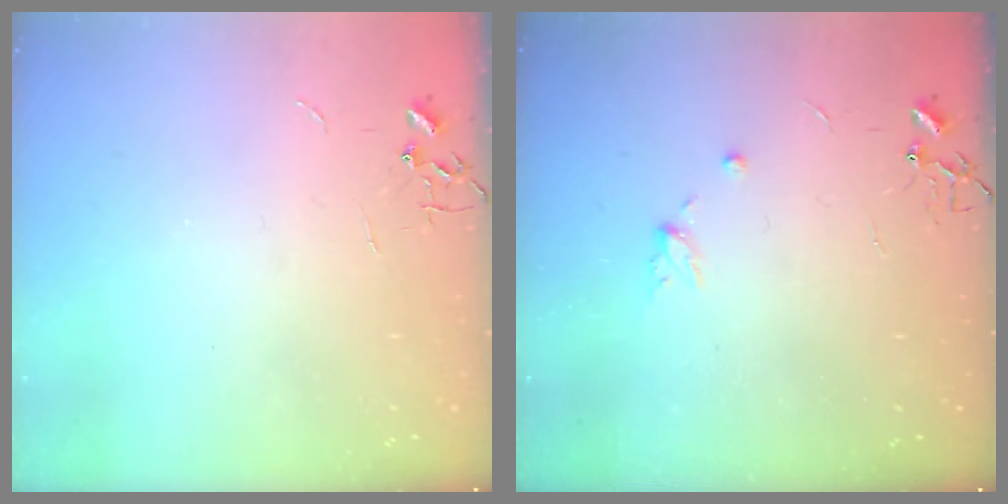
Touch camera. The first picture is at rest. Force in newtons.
{"total": 5.0, "press": 4.6, "slide": 1.8}